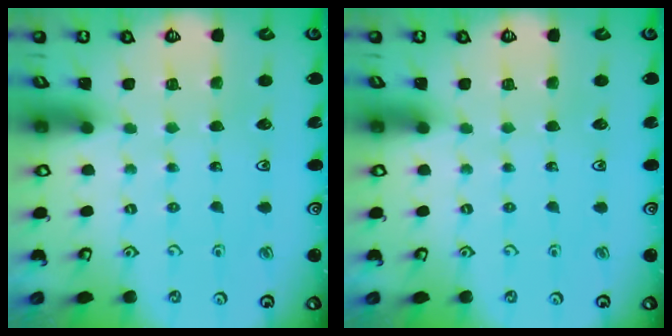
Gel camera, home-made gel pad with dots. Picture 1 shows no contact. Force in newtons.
{"total": 0.0}